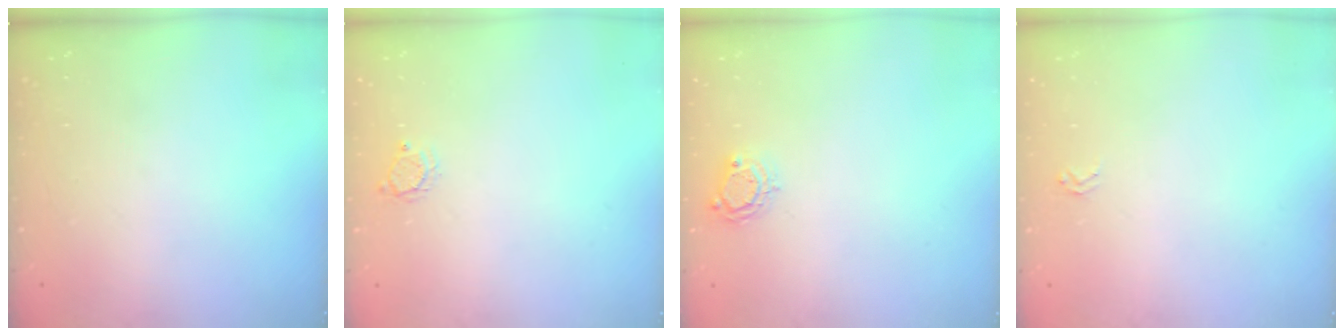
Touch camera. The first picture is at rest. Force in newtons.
{"total": 3.0, "press": 3.0, "slide": 0.3}
{"total": 5.3, "press": 5.2, "slide": 0.5}
{"total": 1.6, "press": 1.6, "slide": 0.2}